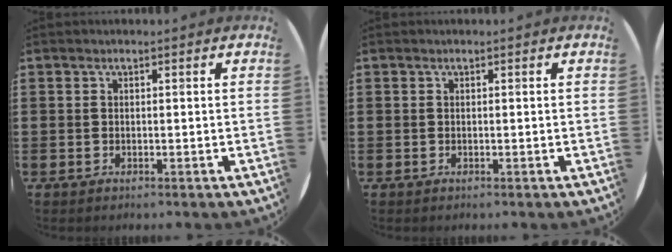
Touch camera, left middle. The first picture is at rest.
{"total": 0.0}